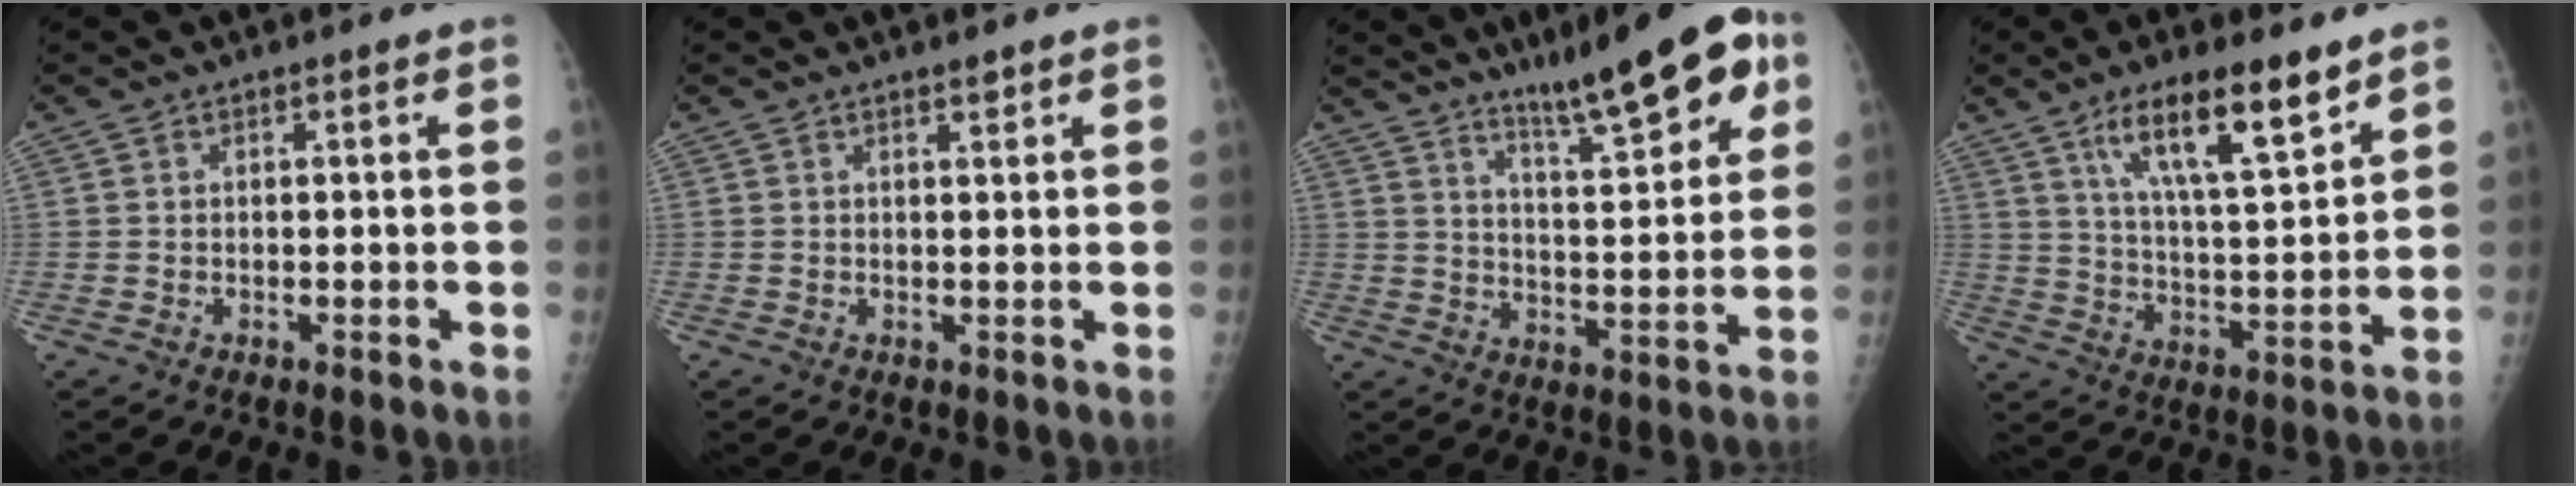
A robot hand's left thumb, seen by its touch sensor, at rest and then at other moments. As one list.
[{"total": 1.3, "force": [0.9, 0.3, 0.8], "torque": [-0.009, -0.005, 0.015]}, {"total": 16.0, "force": [9.6, 3.5, 12.4], "torque": [-0.154, -0.038, 0.150]}, {"total": 14.9, "force": [9.3, 3.7, 11.0], "torque": [-0.167, -0.047, 0.165]}]